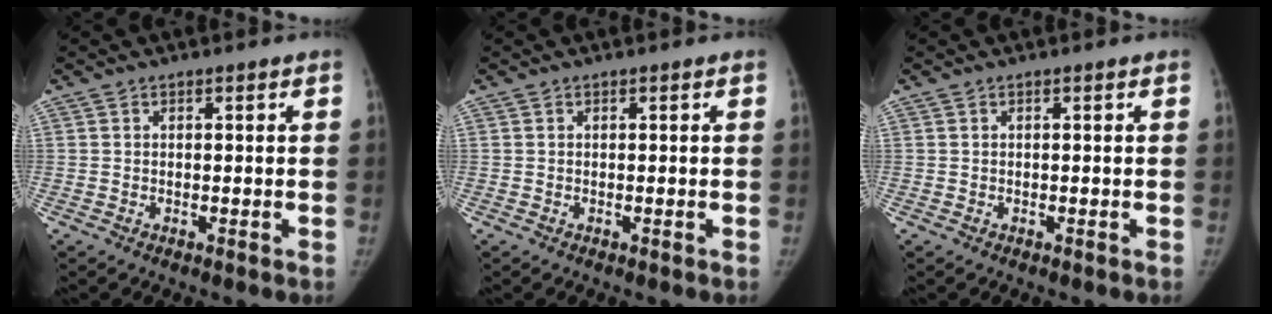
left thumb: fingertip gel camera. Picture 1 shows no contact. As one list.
[{"total": 0.0}, {"total": 0.0}]